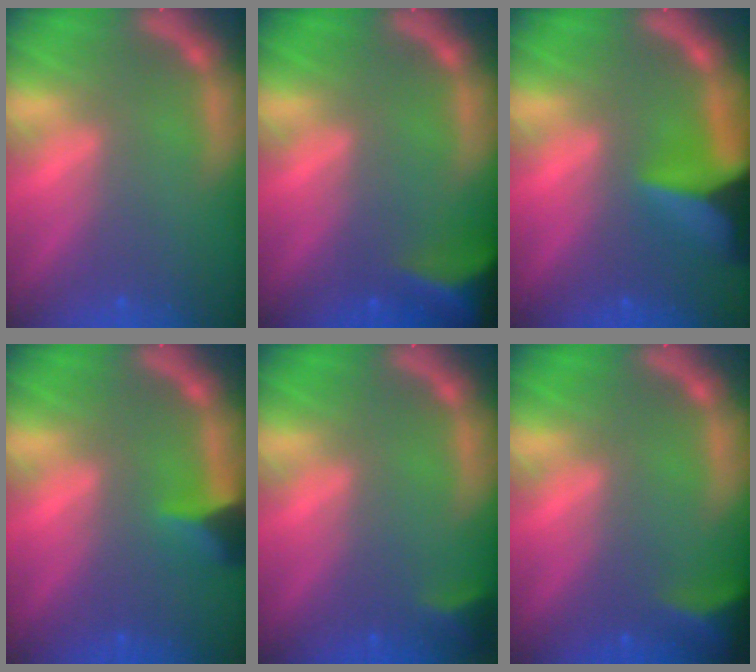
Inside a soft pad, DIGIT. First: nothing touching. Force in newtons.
{"total": 7.0}
{"total": 8.4}
{"total": 2.9}
{"total": 1.9}
{"total": 4.0}